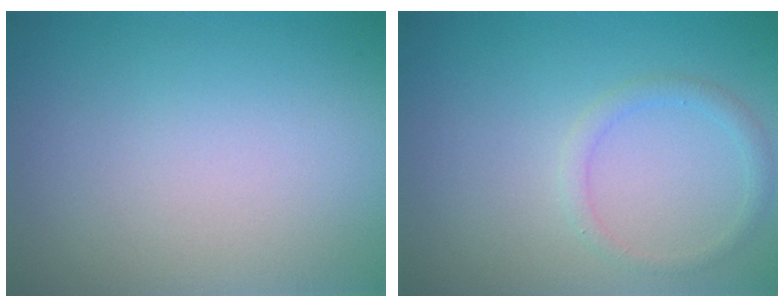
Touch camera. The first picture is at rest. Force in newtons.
{"total": 1.4, "press": 1.4, "slide": 0.1}